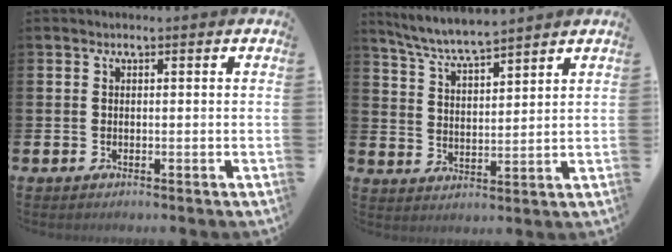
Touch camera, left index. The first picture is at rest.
{"total": 6.0, "force": [5.8, 0.3, 1.5], "torque": [-0.052, -0.030, 0.102]}